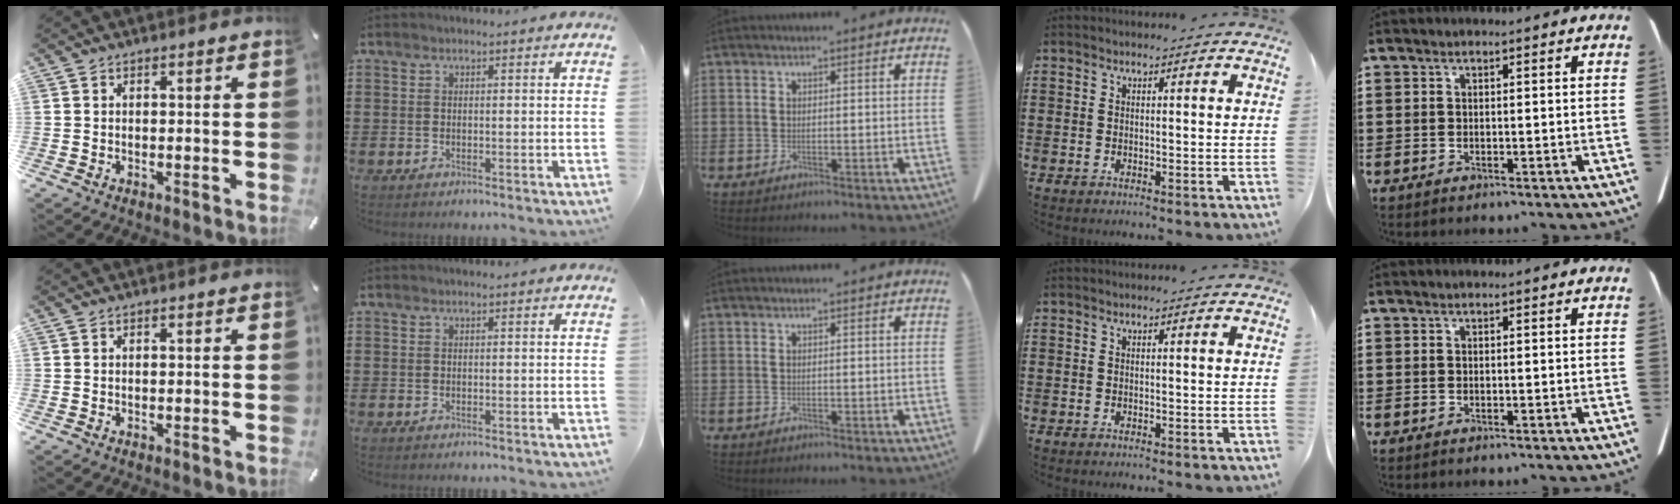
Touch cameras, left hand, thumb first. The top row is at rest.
{}